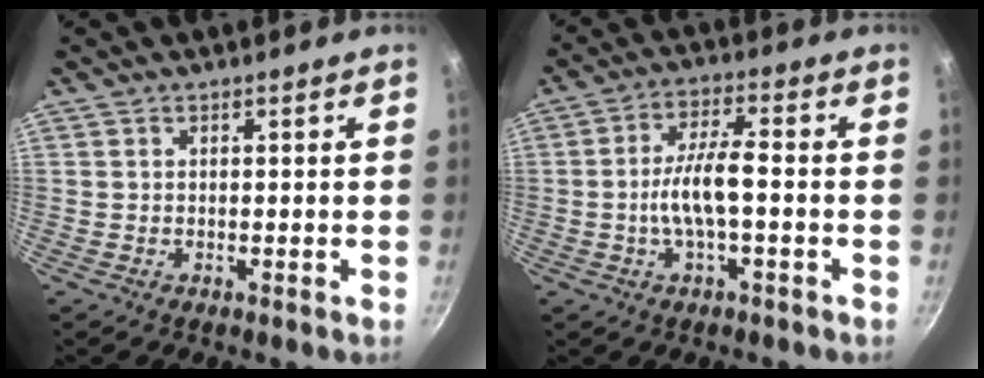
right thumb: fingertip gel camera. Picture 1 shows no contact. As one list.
[{"total": 8.1, "force": [-1.5, 2.4, 7.6], "torque": [-0.145, 0.026, -0.032]}]